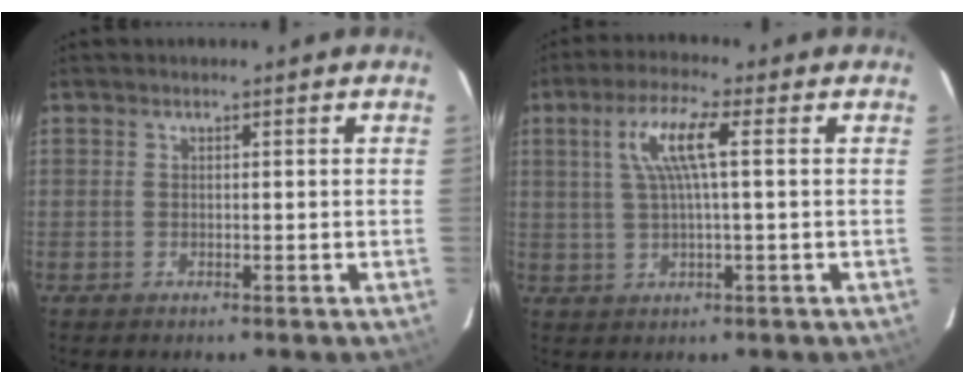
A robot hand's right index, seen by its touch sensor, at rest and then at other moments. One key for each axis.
{"total": 7.3, "fx": 1.8, "fy": 0.7, "fz": 7.1, "tx": -0.133, "ty": 0.007, "tz": 0.037}